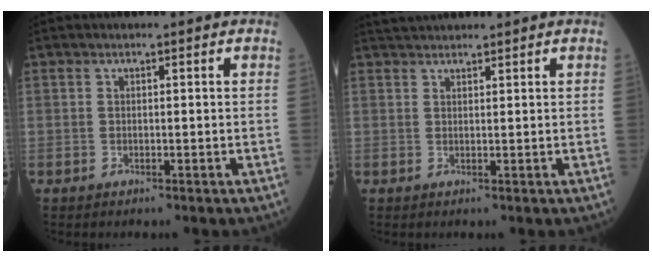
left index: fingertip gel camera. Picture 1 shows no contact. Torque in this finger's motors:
{"motor_torque": [-0.32, -0.29, -0.01, 0.04]}